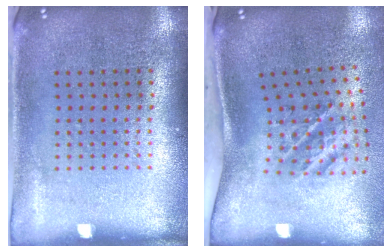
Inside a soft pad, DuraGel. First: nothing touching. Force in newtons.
{"total": 2.3, "press": 1.3, "slide": 1.9}